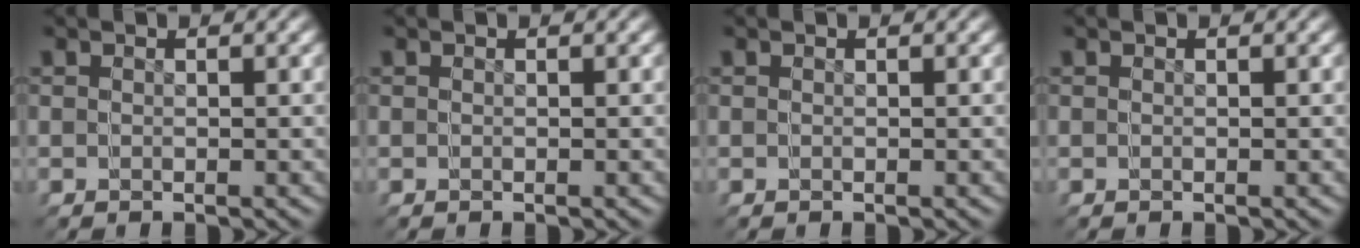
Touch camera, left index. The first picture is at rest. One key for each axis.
{"total": 0.0}
{"total": 0.0}
{"total": 0.0}